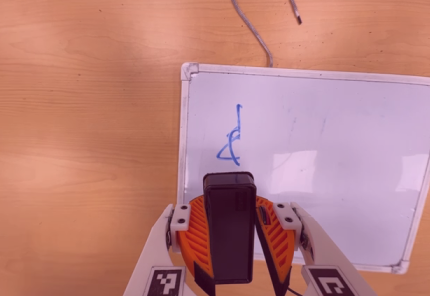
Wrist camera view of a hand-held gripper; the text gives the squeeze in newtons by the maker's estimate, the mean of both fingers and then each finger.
{"total": 9.5, "left": 9.5, "right": 9.5}